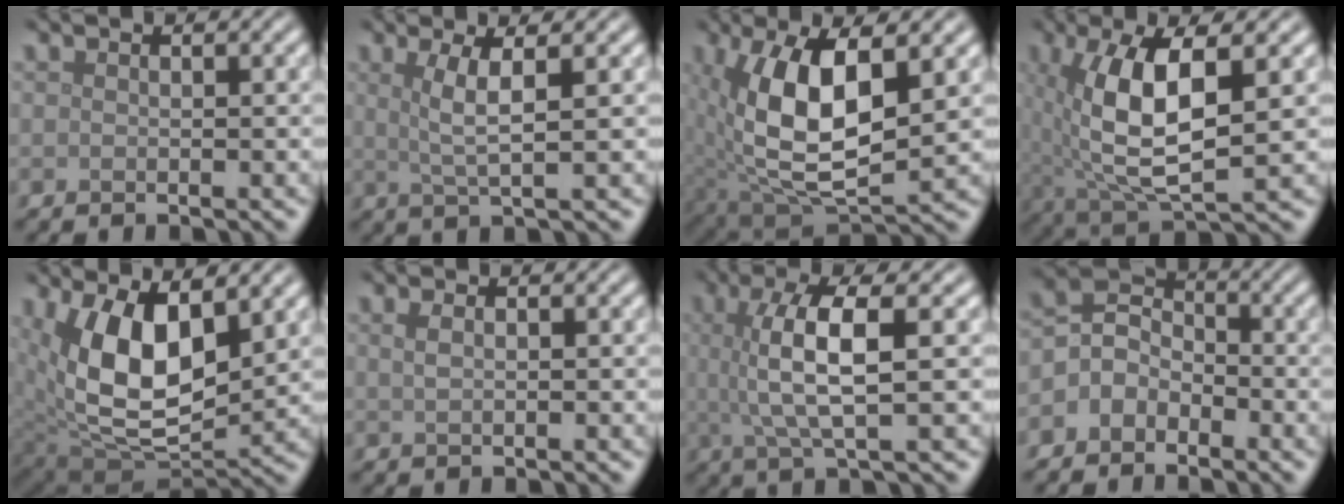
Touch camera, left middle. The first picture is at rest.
{"total": 3.4, "force": [0.8, 0.6, 3.3], "torque": [-0.063, -0.001, 0.018]}
{"total": 10.9, "force": [1.9, 5.3, 9.3], "torque": [-0.176, -0.010, 0.036]}
{"total": 9.0, "force": [1.5, 3.3, 8.2], "torque": [-0.163, -0.005, 0.030]}
{"total": 10.3, "force": [2.7, 5.5, 8.3], "torque": [-0.160, -0.019, 0.049]}
{"total": 1.3, "force": [0.4, 0.7, 1.0], "torque": [-0.016, -0.001, 0.006]}
{"total": 6.0, "force": [0.9, 1.6, 5.7], "torque": [-0.113, 0.008, 0.018]}
{"total": 3.2, "force": [-1.7, 2.4, 1.4], "torque": [-0.026, 0.011, -0.043]}